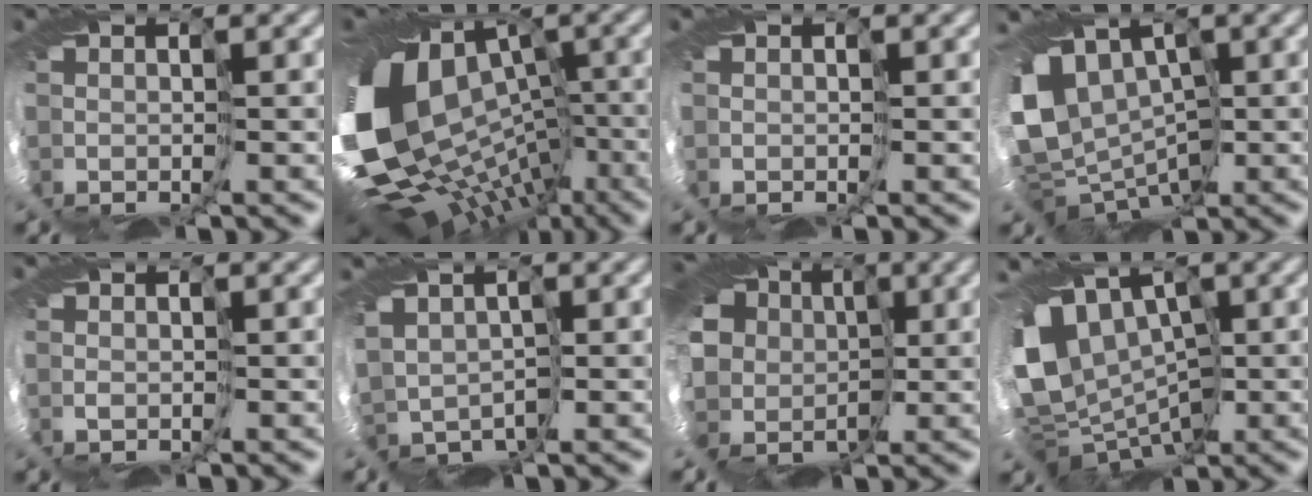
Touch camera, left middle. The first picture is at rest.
{"total": 17.0, "force": [-3.5, 12.7, 10.8], "torque": [-0.211, -0.022, -0.020]}
{"total": 0.7, "force": [-0.1, 0.7, 0.1], "torque": [0.001, -0.003, -0.001]}
{"total": 6.8, "force": [0.4, 5.8, 3.6], "torque": [-0.069, -0.006, 0.012]}
{"total": 1.2, "force": [-0.3, 1.1, 0.3], "torque": [-0.004, -0.005, 0.002]}
{"total": 2.2, "force": [0.3, 2.2, 0.2], "torque": [-0.022, 0.002, 0.007]}
{"total": 12.5, "force": [0.0, 10.2, 7.2], "torque": [-0.168, -0.003, 0.005]}
{"total": 9.5, "force": [0.2, 7.7, 5.6], "torque": [-0.114, -0.012, 0.016]}